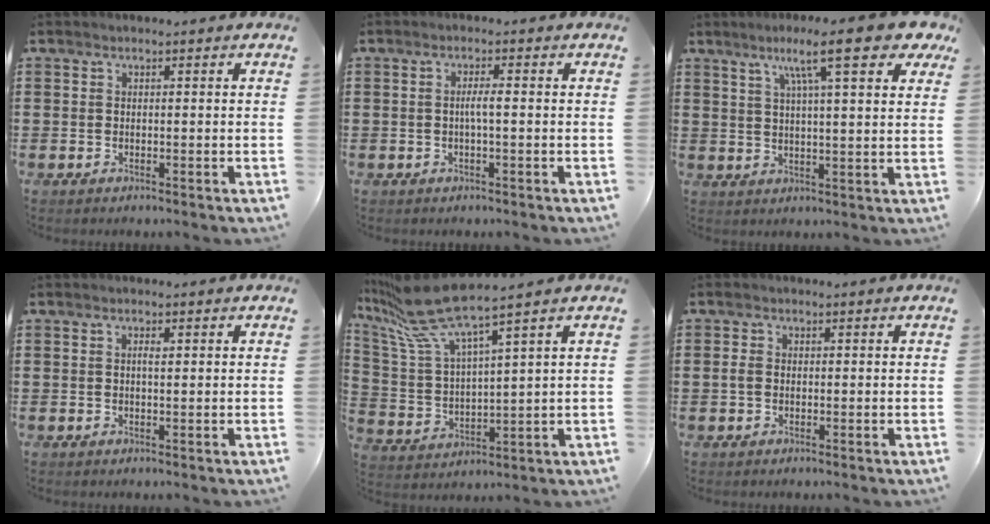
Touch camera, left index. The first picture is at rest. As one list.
[{"total": 2.1, "force": [-0.2, 0.2, 2.1], "torque": [-0.040, 0.001, -0.007]}, {"total": 11.5, "force": [7.1, 1.6, 8.9], "torque": [-0.158, -0.011, 0.113]}, {"total": 1.1, "force": [0.3, 0.3, 1.1], "torque": [-0.021, 0.003, 0.004]}, {"total": 9.9, "force": [7.8, 0.7, 6.0], "torque": [-0.162, -0.048, 0.132]}, {"total": 1.7, "force": [0.0, 1.2, 1.2], "torque": [-0.026, 0.006, -0.002]}]